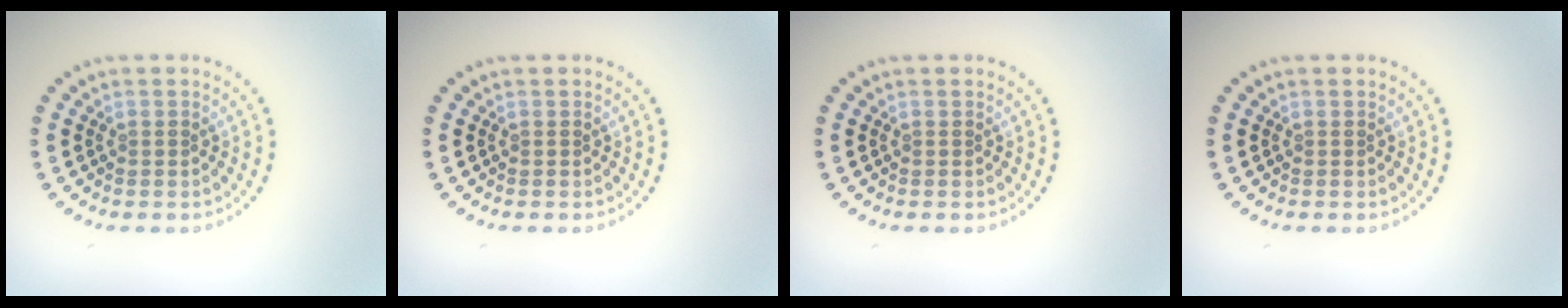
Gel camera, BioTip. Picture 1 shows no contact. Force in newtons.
{"total": 0.0}
{"total": 0.0}
{"total": 0.0}